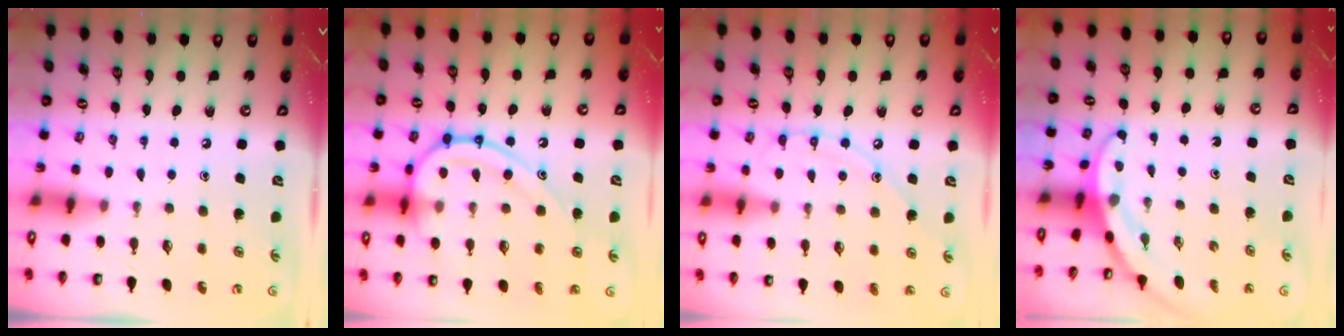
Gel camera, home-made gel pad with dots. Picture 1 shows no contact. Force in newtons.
{"total": 17.2, "press": 17.1, "slide": 1.5}
{"total": 8.6, "press": 8.6, "slide": 0.7}
{"total": 3.0, "press": 3.0, "slide": 0.1}